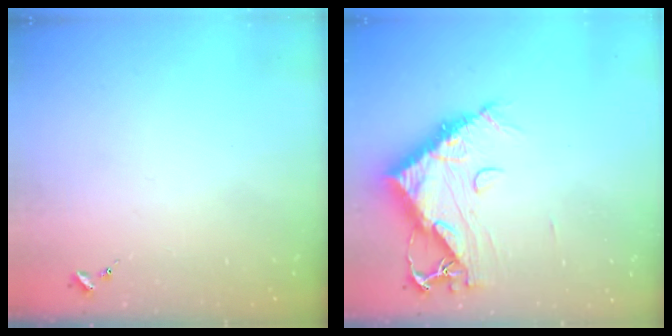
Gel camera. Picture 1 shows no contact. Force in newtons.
{"total": 13.4, "press": 13.3, "slide": 1.5}